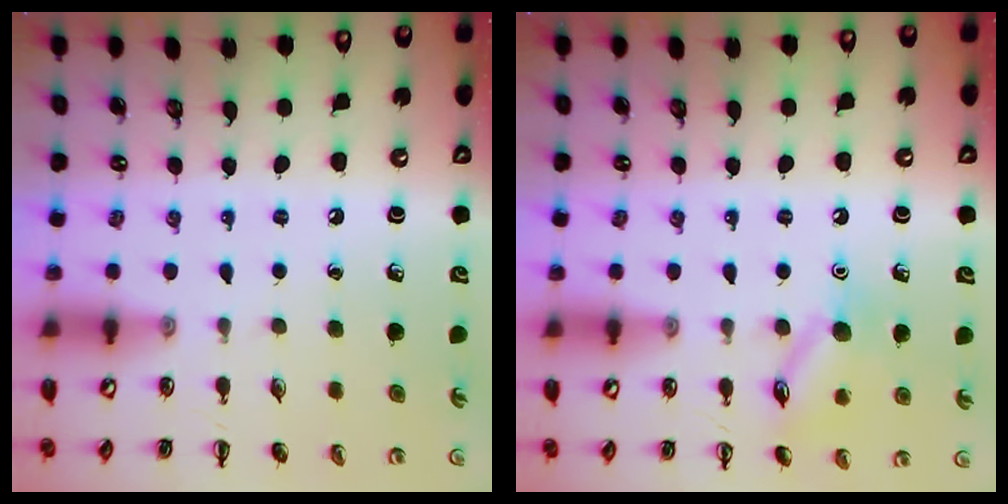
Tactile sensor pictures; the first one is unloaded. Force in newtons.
{"total": 10.5, "press": 10.5, "slide": 0.6}